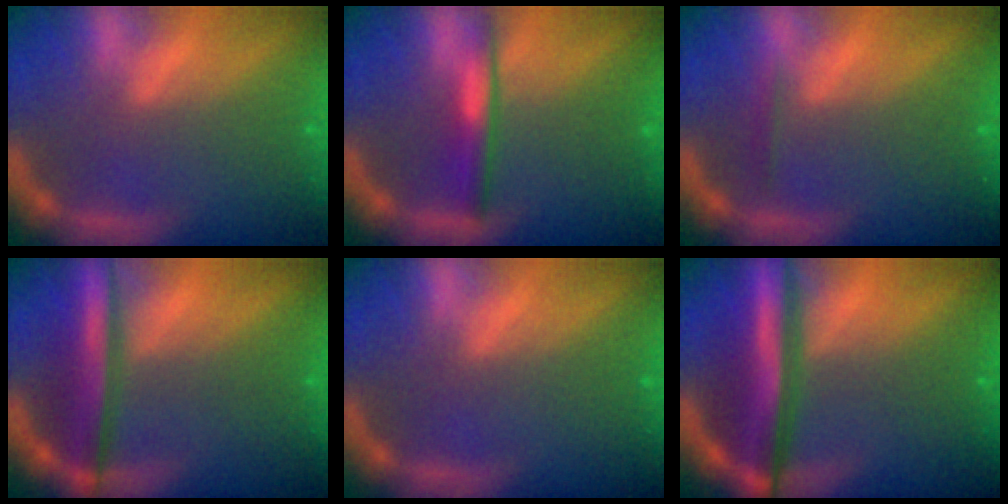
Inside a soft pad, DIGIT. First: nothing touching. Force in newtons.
{"total": 3.0}
{"total": 0.9}
{"total": 5.5}
{"total": 0.0}
{"total": 8.1}